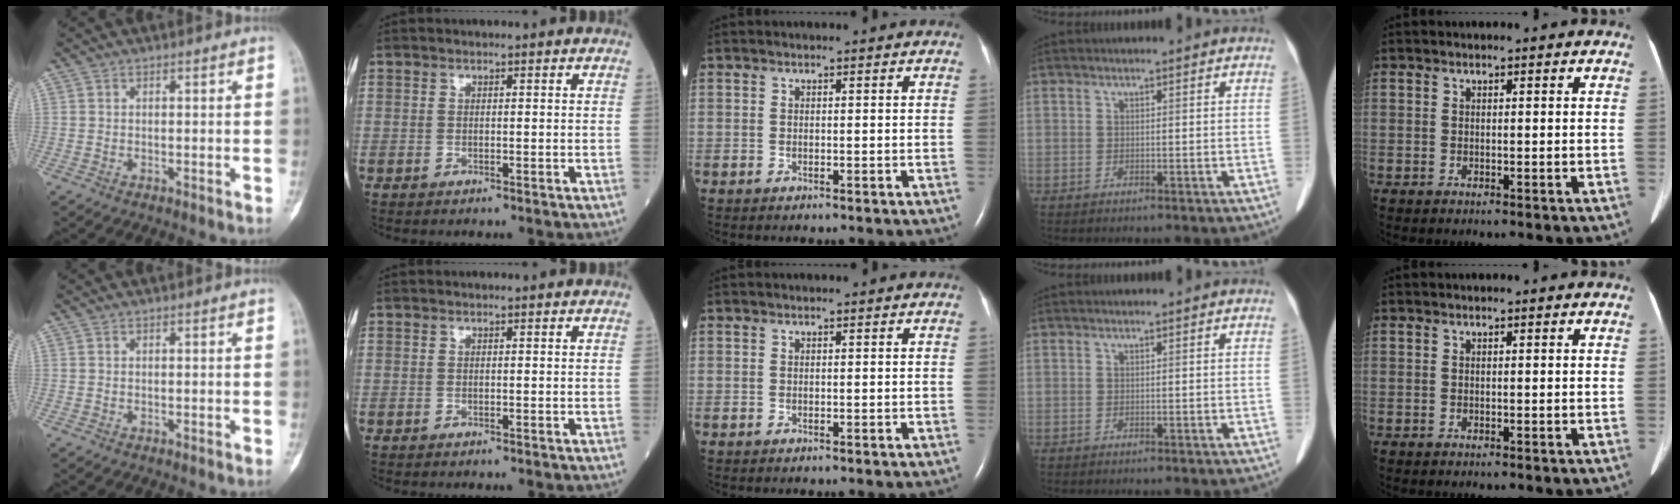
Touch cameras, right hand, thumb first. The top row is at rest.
{}